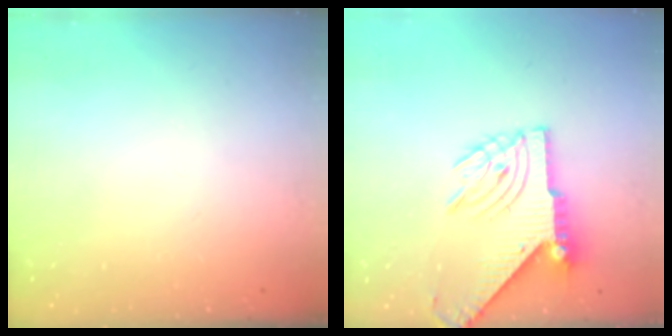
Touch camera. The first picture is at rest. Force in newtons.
{"total": 9.8, "press": 9.7, "slide": 1.3}